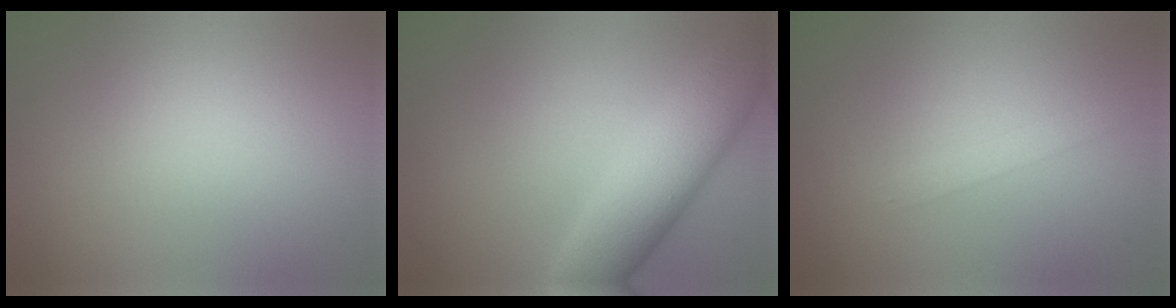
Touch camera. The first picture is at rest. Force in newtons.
{"total": 7.8, "press": 7.8, "slide": 0.3}
{"total": 1.2, "press": 1.2, "slide": 0.1}